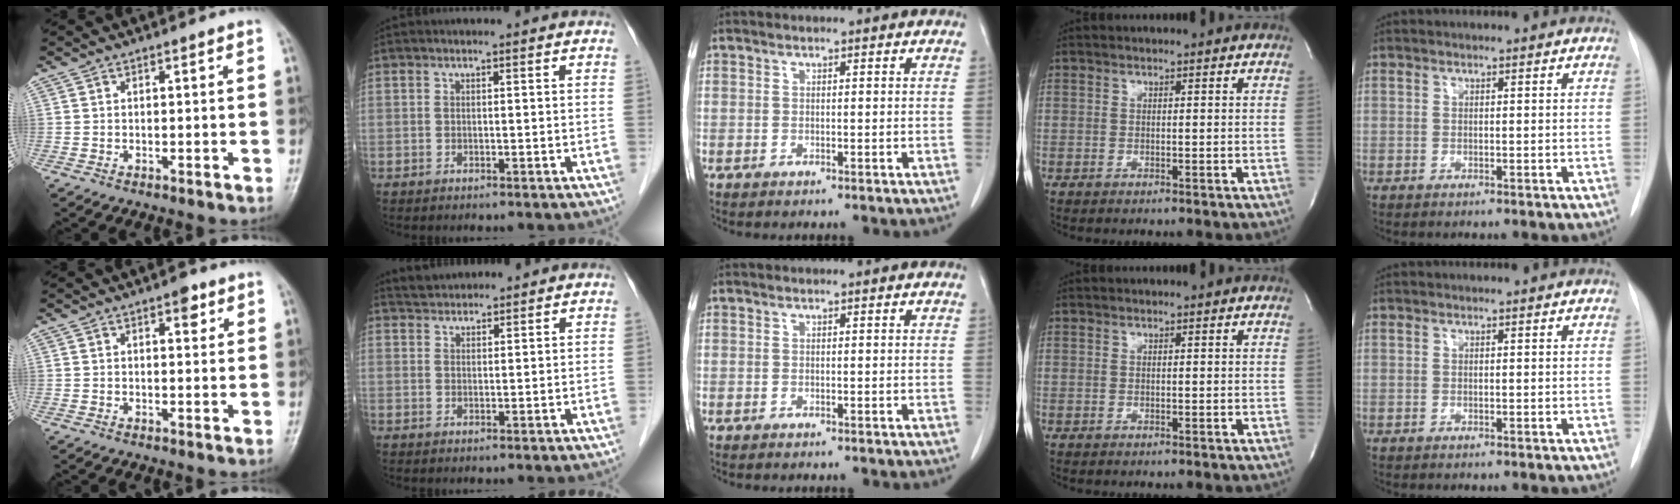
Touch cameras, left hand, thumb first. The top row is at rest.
{"thumb": {"total": 2.9, "force": [1.6, 1.4, 2.0], "torque": [-0.015, -0.005, 0.020]}, "index": {"total": 1.9, "force": [1.8, 0.4, -0.1], "torque": [-0.006, 0.015, 0.037]}}